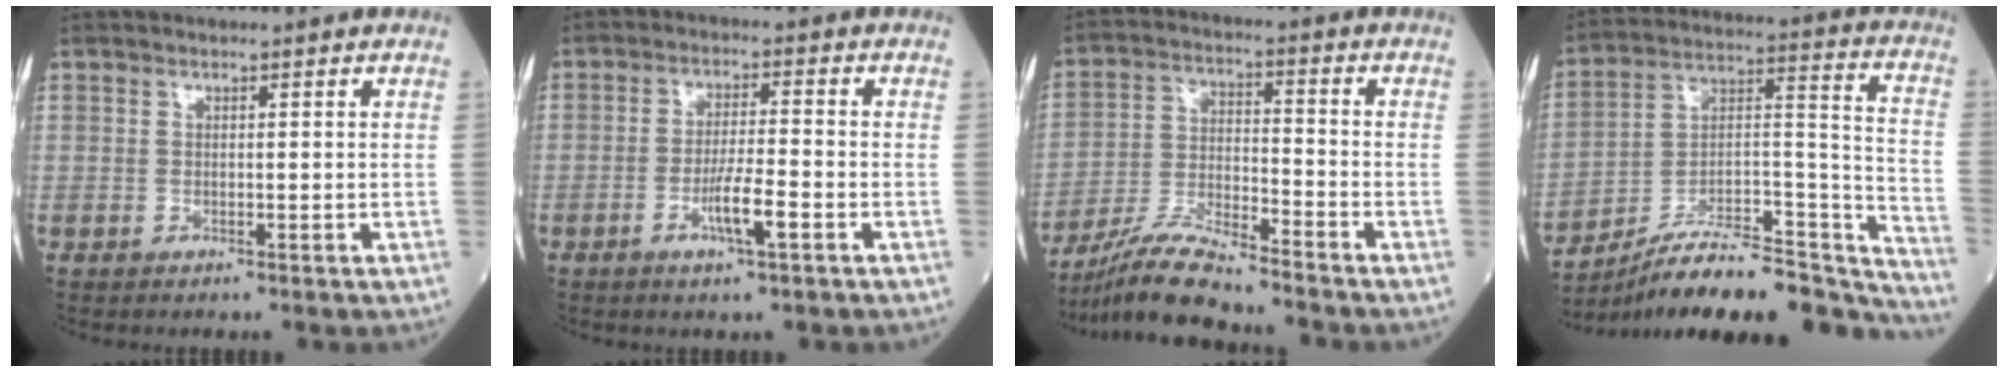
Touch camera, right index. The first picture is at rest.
{"total": 5.6, "force": [-2.4, 0.4, 5.0], "torque": [-0.095, -0.006, -0.044]}
{"total": 10.4, "force": [-9.6, -0.2, 4.1], "torque": [-0.080, -0.012, -0.180]}
{"total": 26.6, "force": [-23.7, 4.7, 11.0], "torque": [-0.112, 0.038, -0.357]}